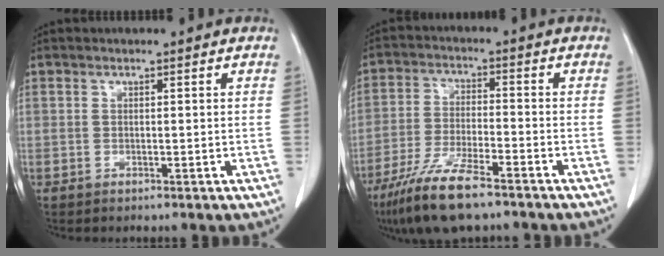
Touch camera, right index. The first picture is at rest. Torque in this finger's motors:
{"motor_torque": [1.08, -1.06, 0.54, 0.18]}